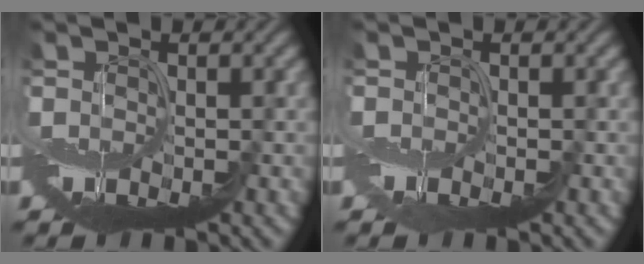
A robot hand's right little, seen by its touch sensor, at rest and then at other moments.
{"total": 0.8, "force": [-0.1, -0.4, -0.7], "torque": [0.014, 0.001, -0.003]}